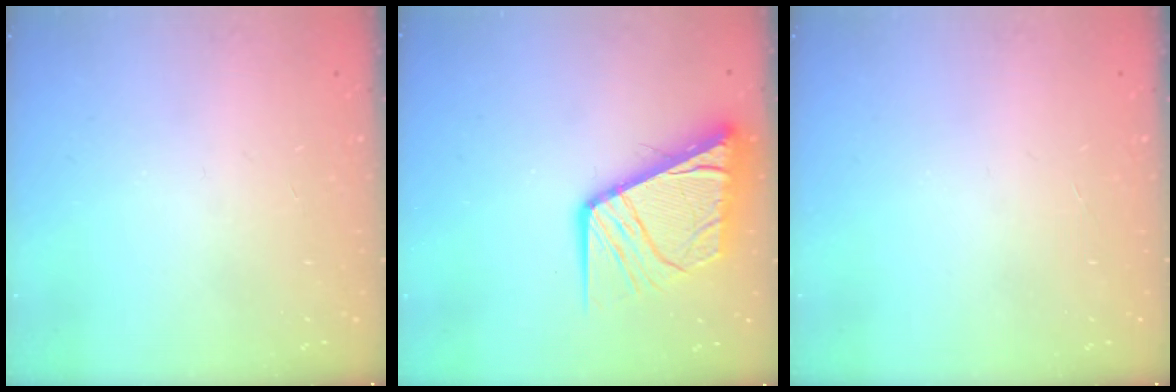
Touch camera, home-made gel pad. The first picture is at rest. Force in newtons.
{"total": 15.2, "press": 15.1, "slide": 1.9}
{"total": 0.0}